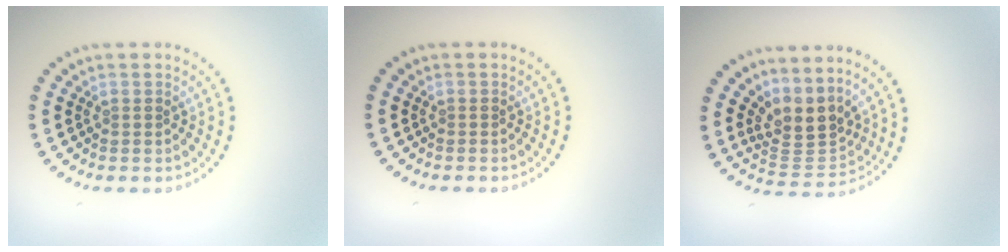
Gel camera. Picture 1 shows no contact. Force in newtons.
{"total": 0.0}
{"total": 3.5, "press": 2.6, "slide": 2.4}